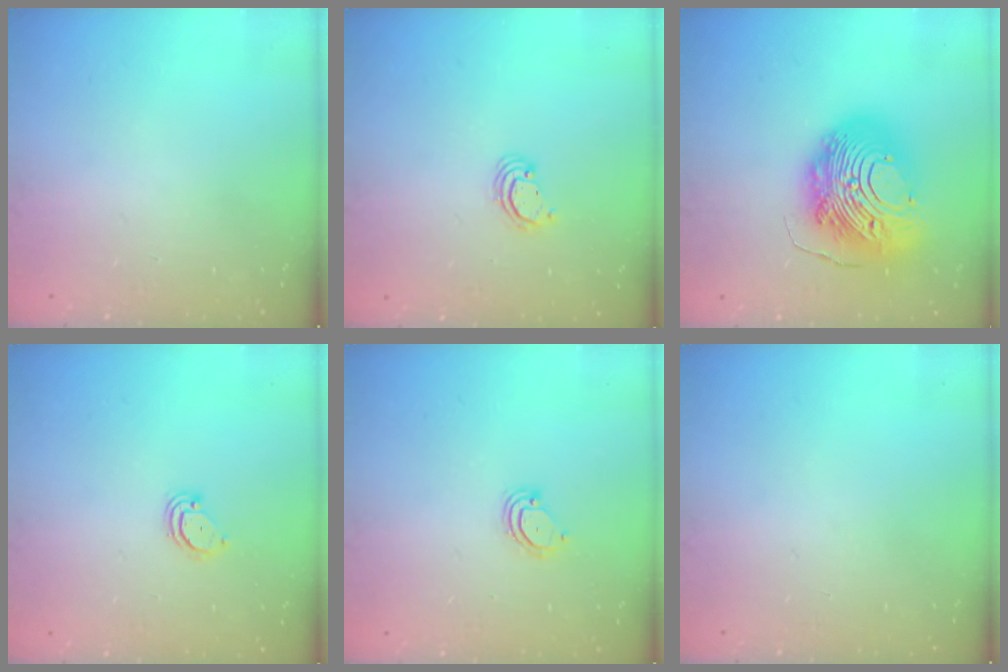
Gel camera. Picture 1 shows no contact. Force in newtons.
{"total": 2.2, "press": 2.2, "slide": 0.1}
{"total": 20.9, "press": 20.8, "slide": 2.0}
{"total": 3.0, "press": 3.0, "slide": 0.2}
{"total": 4.4, "press": 4.4, "slide": 0.3}
{"total": 0.0}